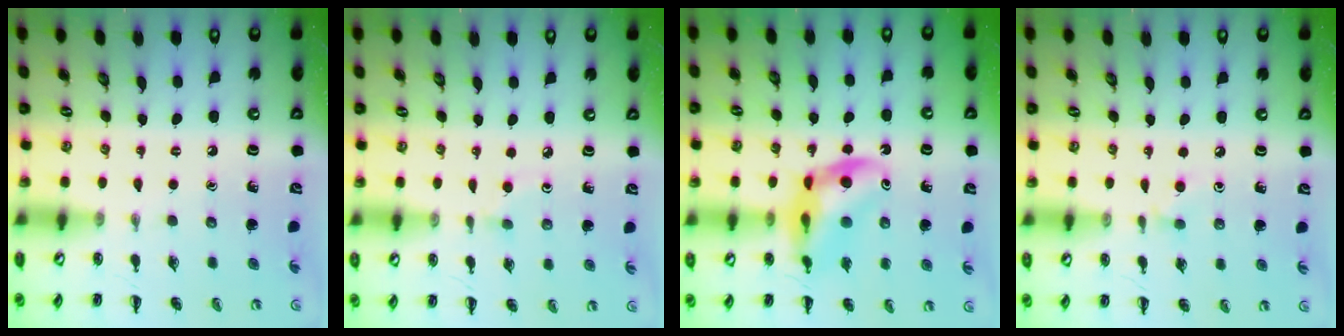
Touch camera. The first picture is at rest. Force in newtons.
{"total": 2.0, "press": 1.8, "slide": 0.8}
{"total": 11.2, "press": 10.7, "slide": 3.1}
{"total": 4.8, "press": 4.6, "slide": 1.5}